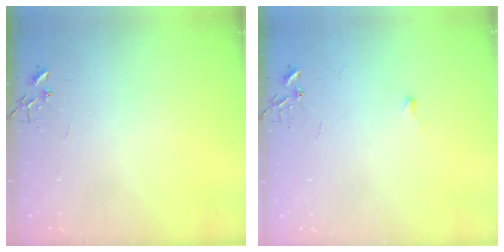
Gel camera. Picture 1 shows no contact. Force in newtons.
{"total": 3.6, "press": 3.5, "slide": 0.5}